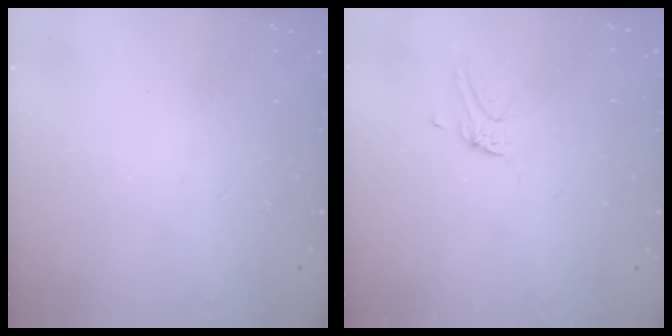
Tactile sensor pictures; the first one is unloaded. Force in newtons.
{"total": 2.1, "press": 2.1, "slide": 0.1}